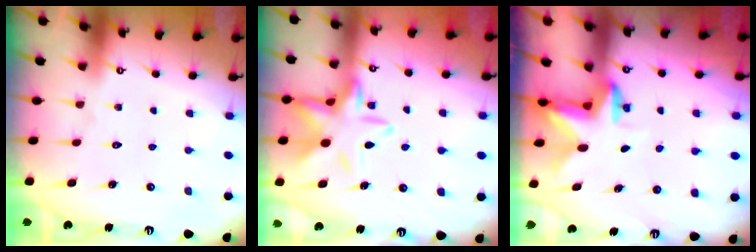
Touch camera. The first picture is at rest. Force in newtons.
{"total": 13.4, "press": 13.3, "slide": 0.8}
{"total": 2.8, "press": 2.8, "slide": 0.6}